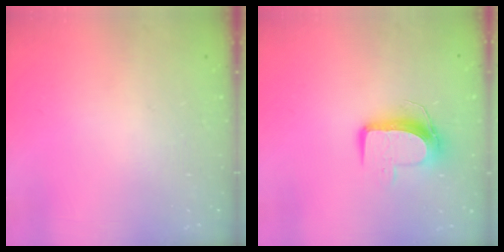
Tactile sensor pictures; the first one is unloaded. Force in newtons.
{"total": 9.7, "press": 9.7, "slide": 0.6}